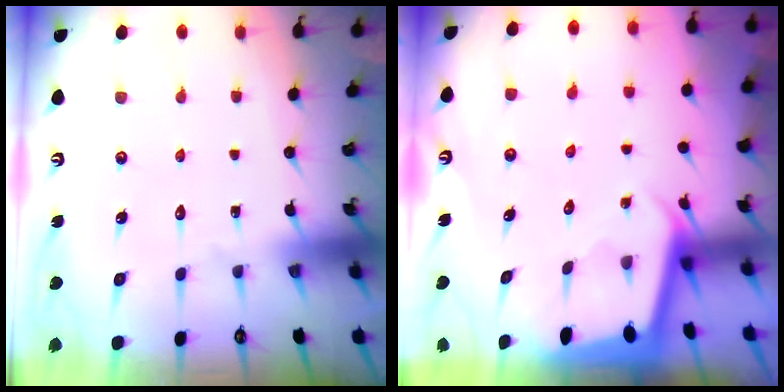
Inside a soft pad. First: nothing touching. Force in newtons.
{"total": 2.1, "press": 2.1, "slide": 0.1}